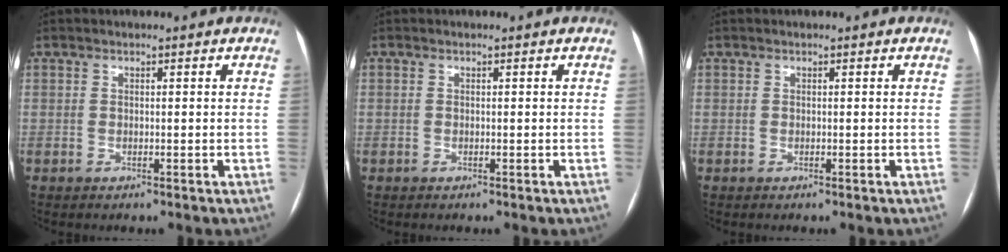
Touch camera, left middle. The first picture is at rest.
{"total": 0.0}
{"total": 0.0}